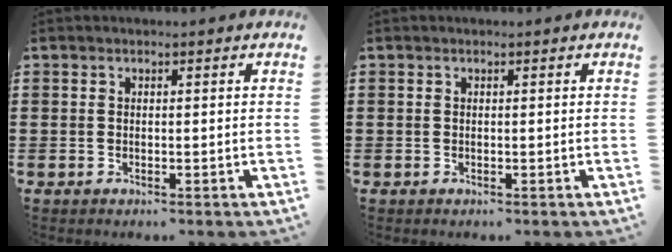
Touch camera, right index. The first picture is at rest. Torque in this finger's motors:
{"motor_torque": [-0.12, 0.12, 0.00, 0.00]}